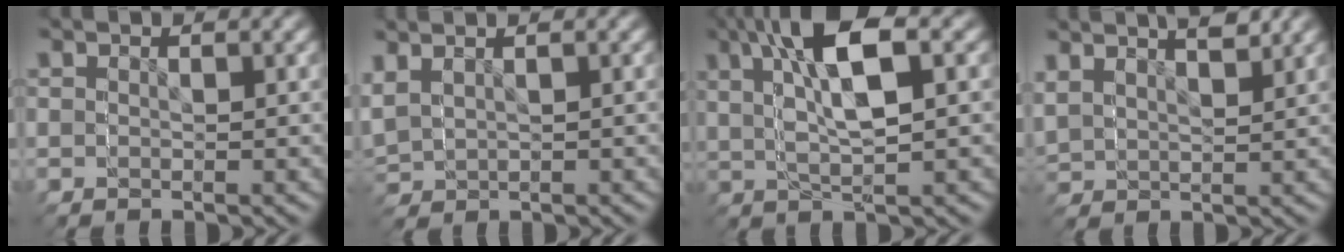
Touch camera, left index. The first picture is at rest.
{"total": 2.6, "force": [0.6, 2.5, 0.7], "torque": [-0.053, -0.011, 0.022]}
{"total": 5.5, "force": [3.7, 1.2, 3.9], "torque": [-0.087, 0.025, 0.046]}
{"total": 3.1, "force": [2.7, 1.2, -0.7], "torque": [-0.026, 0.002, 0.047]}